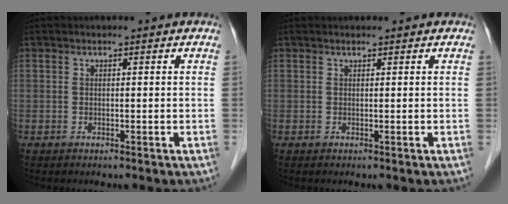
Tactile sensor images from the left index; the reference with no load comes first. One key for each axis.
{"total": 0.7, "fx": 0.6, "fy": 0.3, "fz": 0.2, "tx": -0.011, "ty": 0.007, "tz": 0.009}